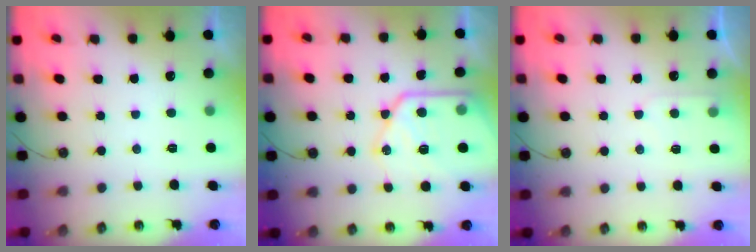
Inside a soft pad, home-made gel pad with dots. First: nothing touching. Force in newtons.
{"total": 16.3, "press": 16.3, "slide": 1.5}
{"total": 5.1, "press": 5.1, "slide": 0.6}